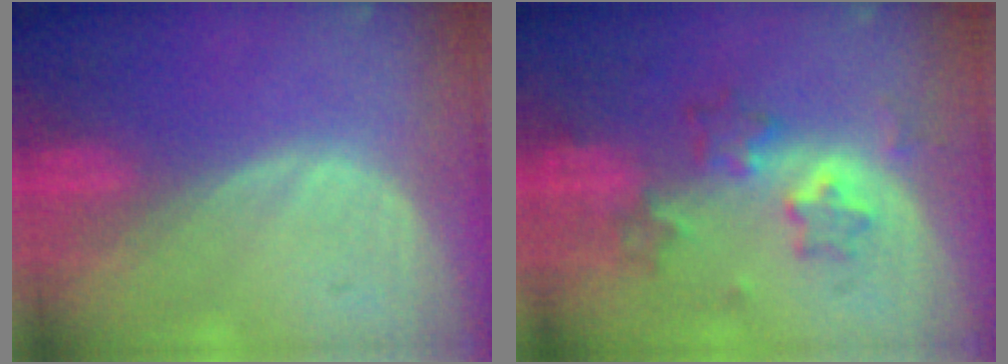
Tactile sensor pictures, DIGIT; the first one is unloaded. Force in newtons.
{"total": 6.2, "press": 5.8, "slide": 1.9}